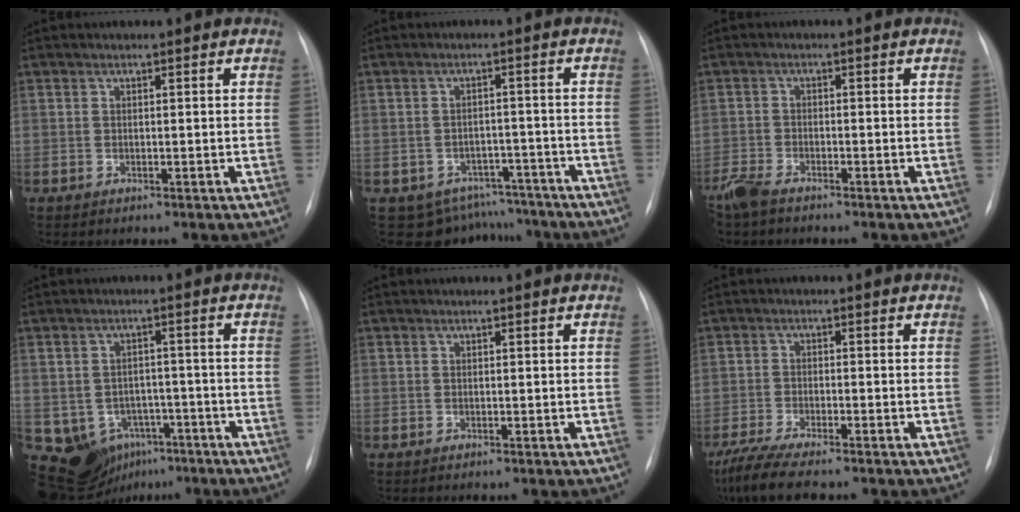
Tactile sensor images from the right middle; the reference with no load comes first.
{"total": 8.3, "force": [-6.9, 4.5, -0.4], "torque": [0.021, 0.029, -0.082]}
{"total": 3.7, "force": [-3.1, 0.9, 1.7], "torque": [-0.037, -0.008, -0.062]}
{"total": 9.8, "force": [-5.1, 7.9, 2.8], "torque": [-0.050, 0.022, -0.063]}
{"total": 0.0}
{"total": 7.1, "force": [-5.8, 0.5, 4.1], "torque": [-0.079, -0.022, -0.102]}